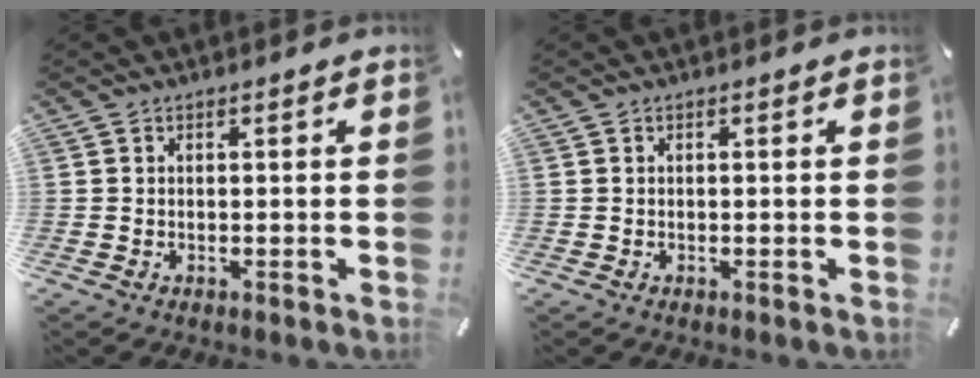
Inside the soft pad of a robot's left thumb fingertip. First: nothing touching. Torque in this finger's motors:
{"motor_torque": [0.10, 0.08, -0.03, -0.05, -0.01]}